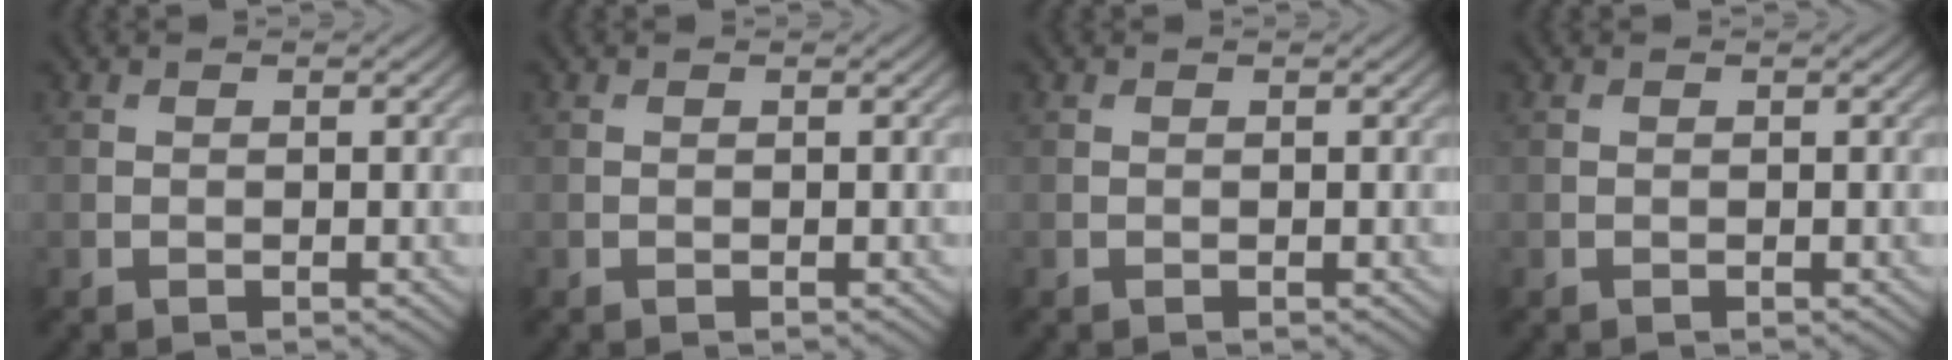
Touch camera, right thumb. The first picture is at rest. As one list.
[{"total": 0.0}, {"total": 0.0}, {"total": 0.0}]